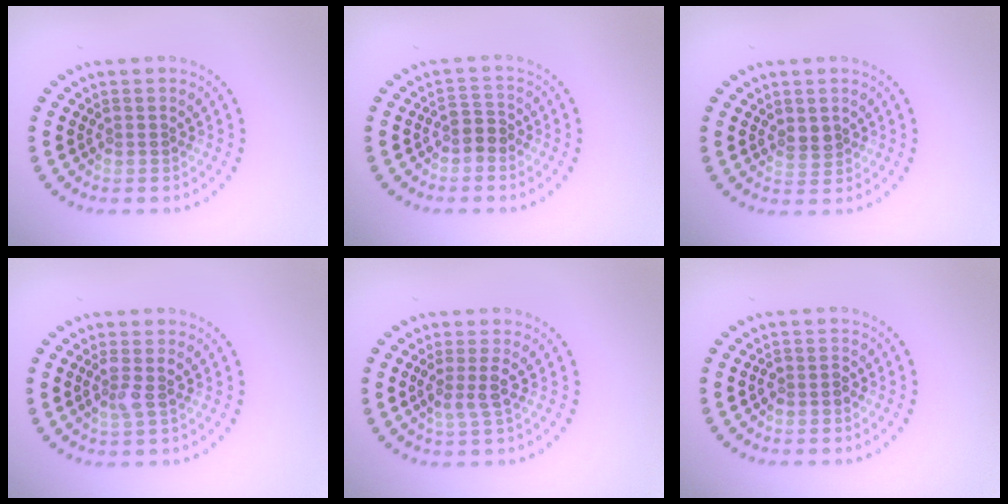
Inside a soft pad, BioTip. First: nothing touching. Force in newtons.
{"total": 1.9, "press": 1.5, "slide": 1.2}
{"total": 1.4, "press": 1.3, "slide": 0.5}
{"total": 1.7, "press": 1.4, "slide": 0.8}
{"total": 1.9, "press": 1.5, "slide": 1.0}
{"total": 1.3, "press": 1.1, "slide": 0.7}